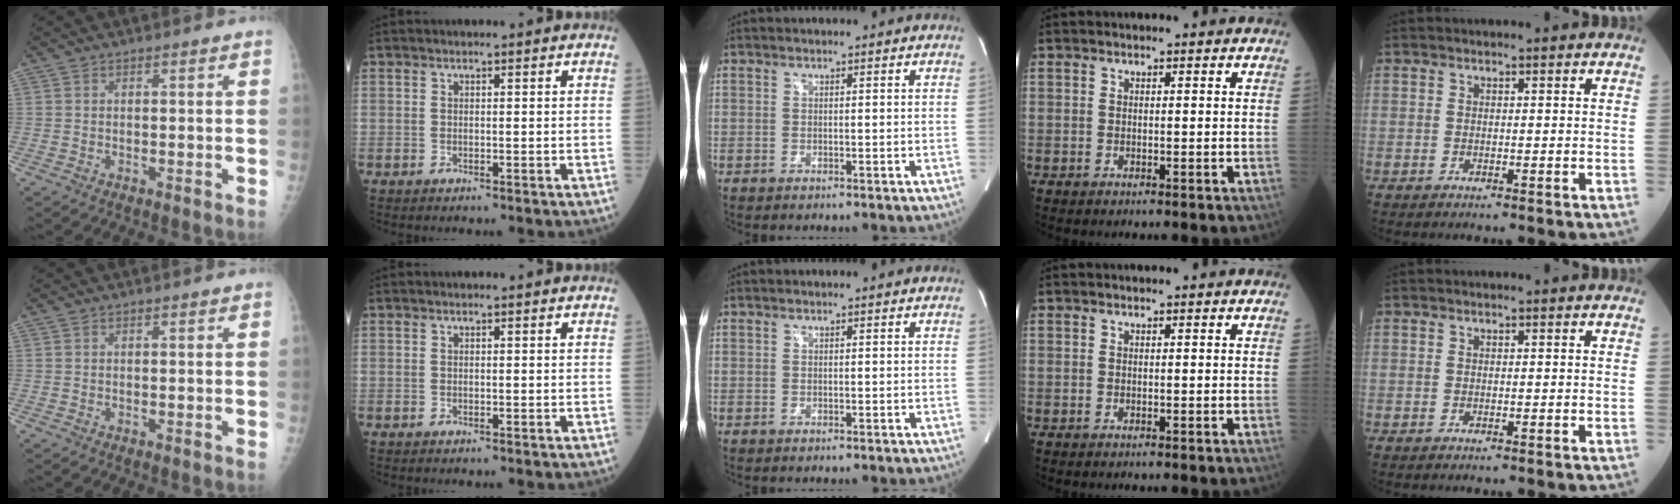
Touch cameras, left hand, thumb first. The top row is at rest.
{}